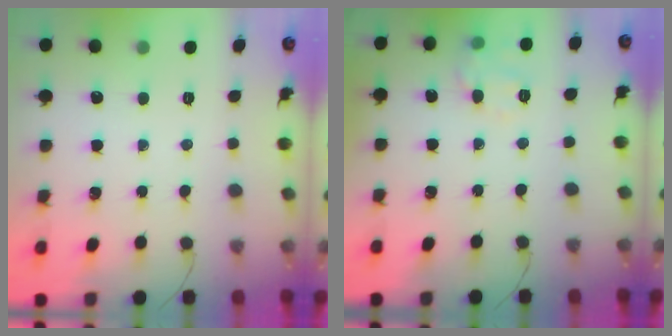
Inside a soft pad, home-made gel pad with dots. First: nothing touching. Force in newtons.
{"total": 8.9, "press": 8.9, "slide": 0.5}